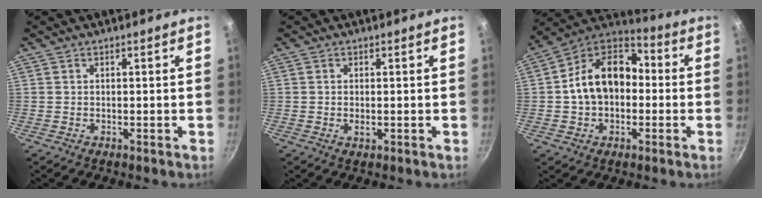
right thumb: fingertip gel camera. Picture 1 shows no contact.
{"total": 1.3, "force": [-0.2, 0.5, 1.2], "torque": [-0.023, -0.002, -0.004]}
{"total": 16.5, "force": [-0.3, 11.9, 11.5], "torque": [-0.165, 0.050, -0.023]}